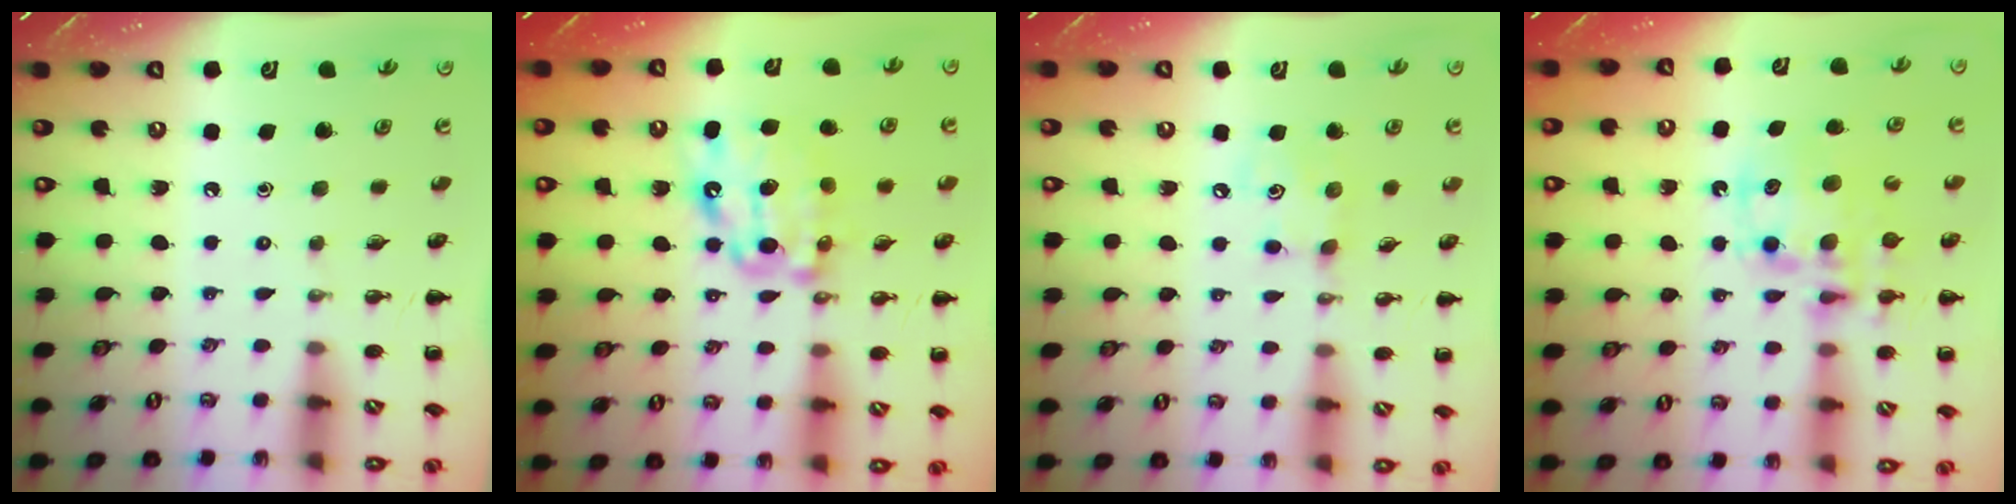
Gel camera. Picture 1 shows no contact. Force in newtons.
{"total": 12.2, "press": 12.1, "slide": 1.1}
{"total": 4.6, "press": 4.6, "slide": 0.5}
{"total": 13.3, "press": 12.9, "slide": 3.4}